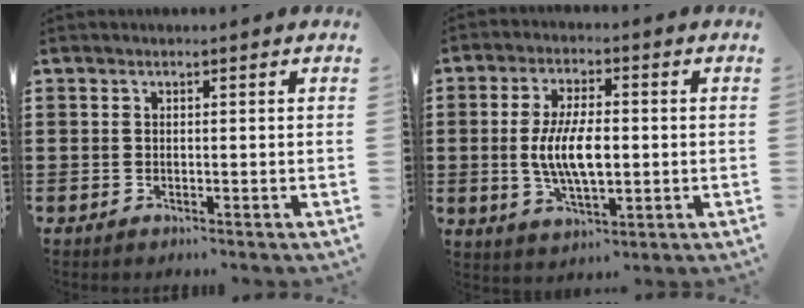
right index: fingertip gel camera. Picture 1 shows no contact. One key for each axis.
{"total": 8.4, "fx": -0.4, "fy": 3.4, "fz": 7.6, "tx": -0.164, "ty": -0.002, "tz": -0.013}